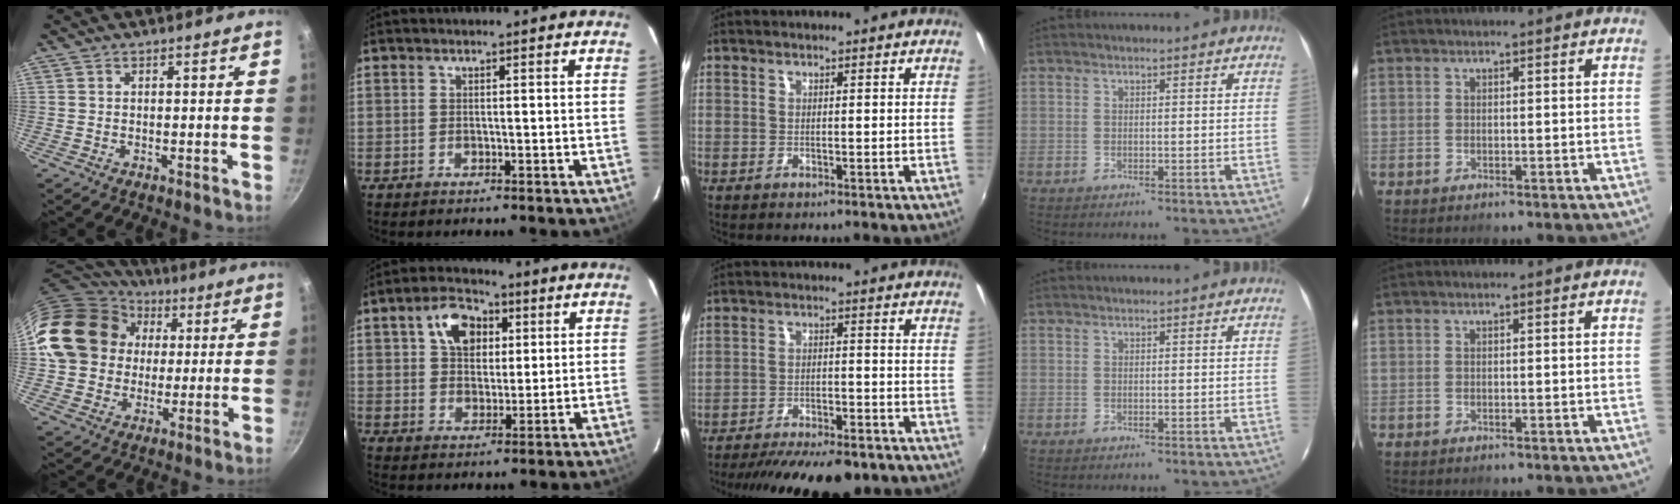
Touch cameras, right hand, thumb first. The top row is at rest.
{"thumb": {"total": 20.1, "force": [3.1, 17.5, 9.4], "torque": [-0.154, 0.036, 0.055]}, "index": {"total": 8.9, "force": [3.3, 6.2, 5.5], "torque": [-0.097, 0.025, 0.058]}, "middle": {"total": 16.5, "force": [-13.2, 4.6, 8.7], "torque": [-0.171, -0.036, -0.192]}}